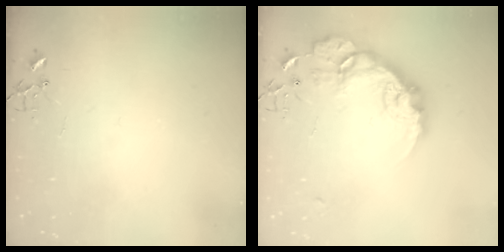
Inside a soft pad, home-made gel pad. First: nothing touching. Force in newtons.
{"total": 18.5, "press": 18.4, "slide": 1.4}